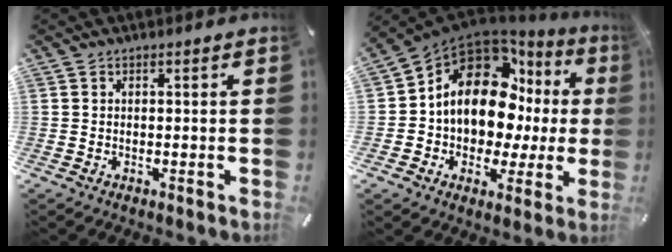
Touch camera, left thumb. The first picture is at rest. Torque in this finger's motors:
{"motor_torque": [2.39, 2.62, 2.78, 0.01, 0.26]}